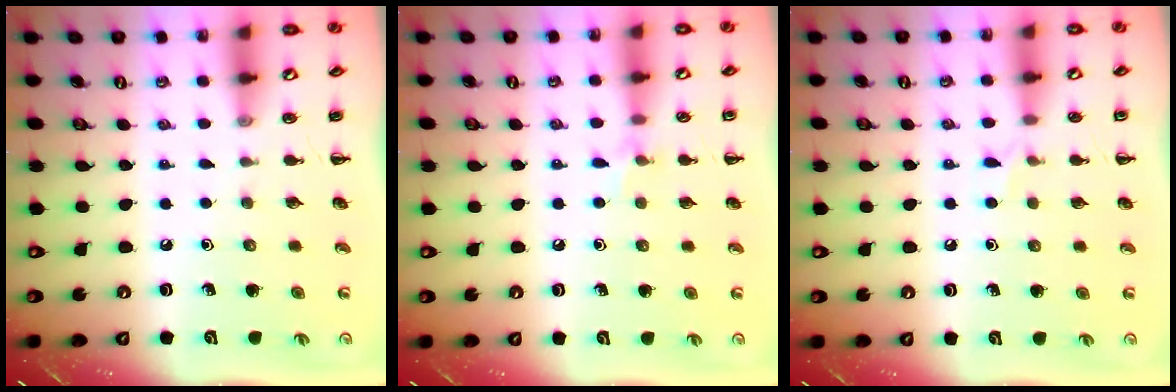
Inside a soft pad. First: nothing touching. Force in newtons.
{"total": 5.1, "press": 4.9, "slide": 1.5}
{"total": 5.3, "press": 5.0, "slide": 1.8}